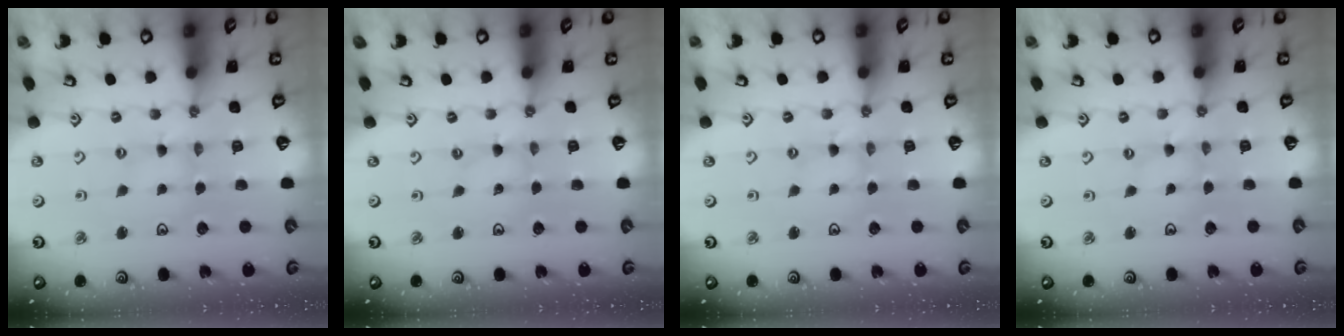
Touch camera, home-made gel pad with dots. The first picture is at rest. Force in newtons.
{"total": 0.0}
{"total": 1.3, "press": 1.2, "slide": 0.2}
{"total": 0.0}